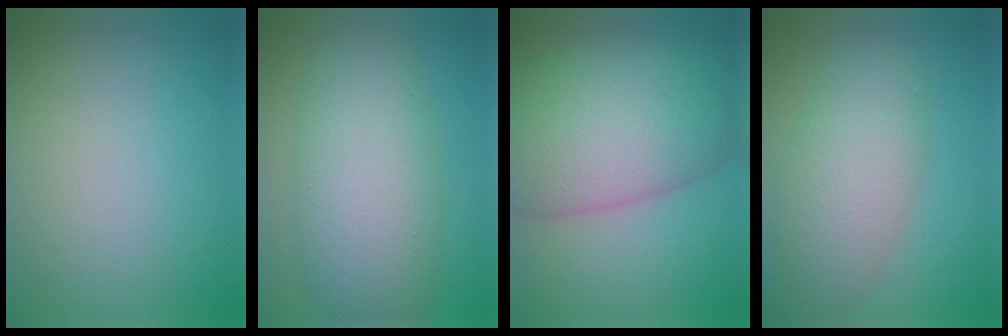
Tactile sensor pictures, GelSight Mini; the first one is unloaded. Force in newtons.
{"total": 9.6, "press": 9.6, "slide": 0.1}
{"total": 12.2, "press": 12.2, "slide": 0.3}
{"total": 6.6, "press": 6.6, "slide": 0.4}